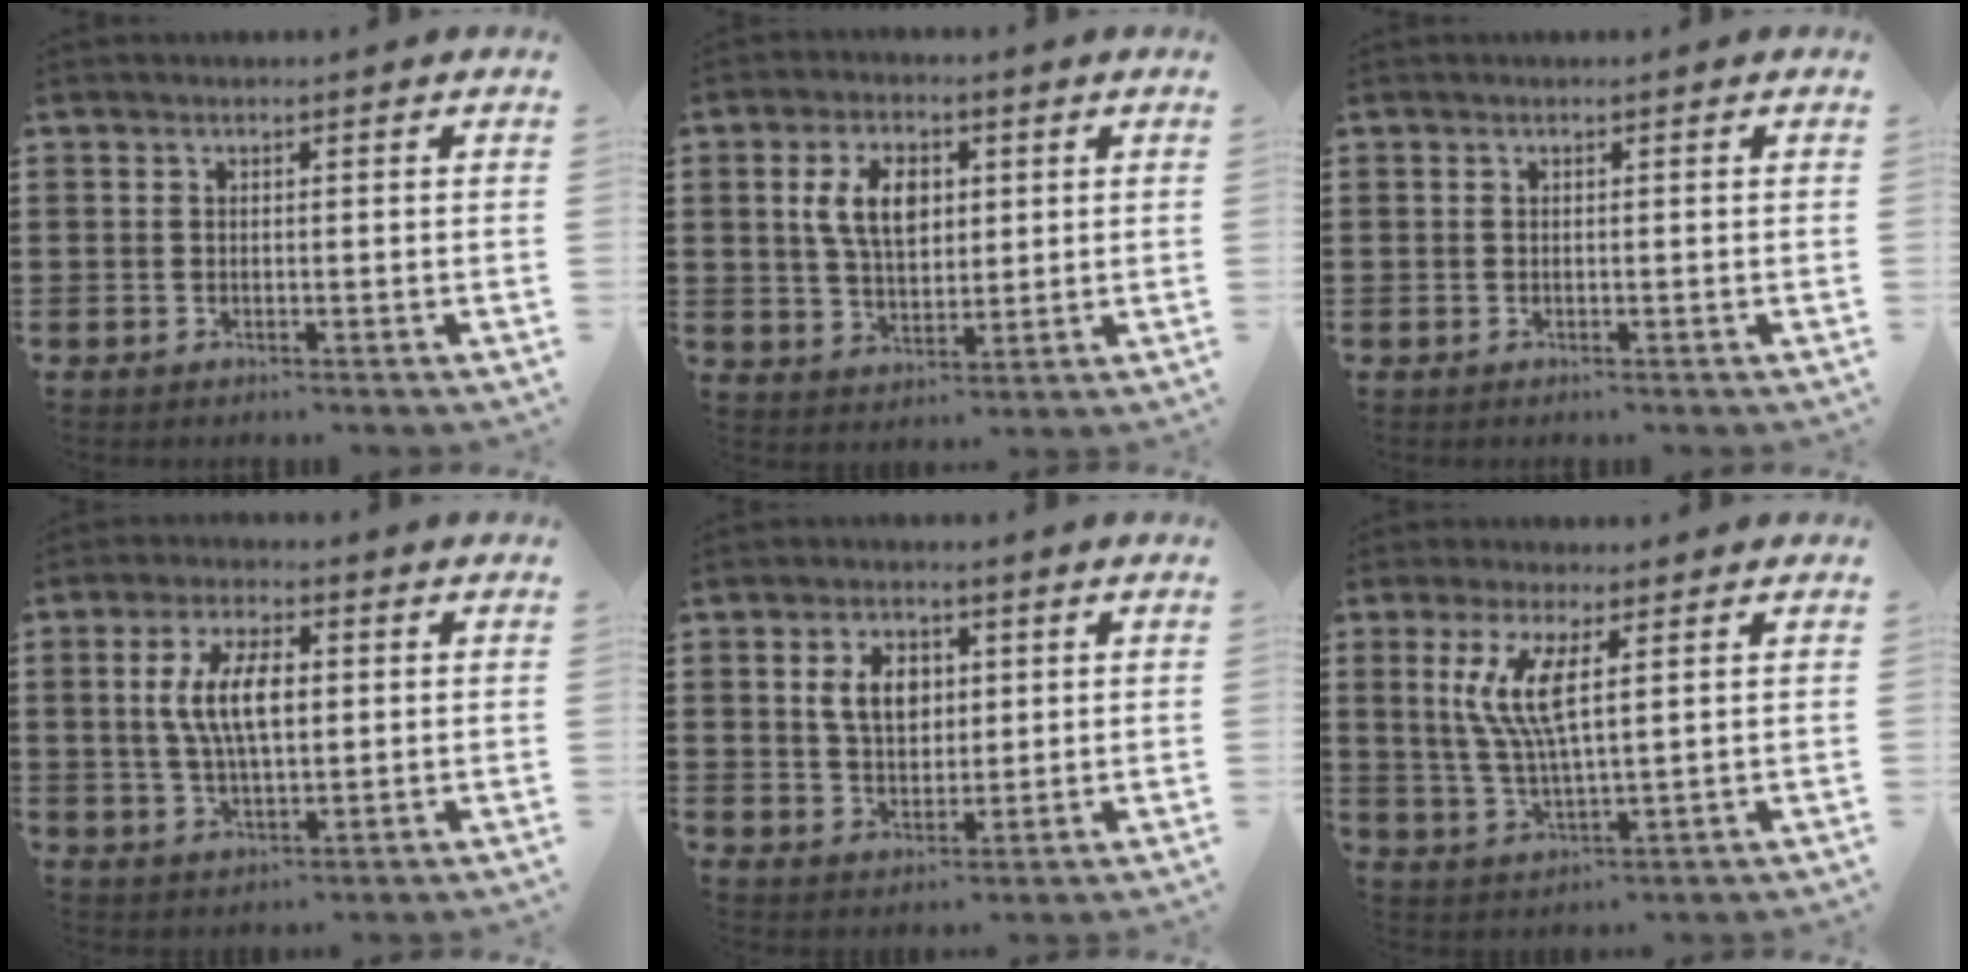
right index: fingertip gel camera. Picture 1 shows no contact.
{"total": 7.5, "force": [1.8, 4.6, 5.7], "torque": [-0.130, 0.008, 0.024]}
{"total": 0.0}
{"total": 8.2, "force": [1.1, 3.4, 7.4], "torque": [-0.158, 0.007, 0.014]}
{"total": 5.9, "force": [1.5, 4.0, 4.1], "torque": [-0.093, 0.009, 0.021]}
{"total": 7.5, "force": [2.4, 1.7, 6.9], "torque": [-0.155, -0.004, 0.036]}